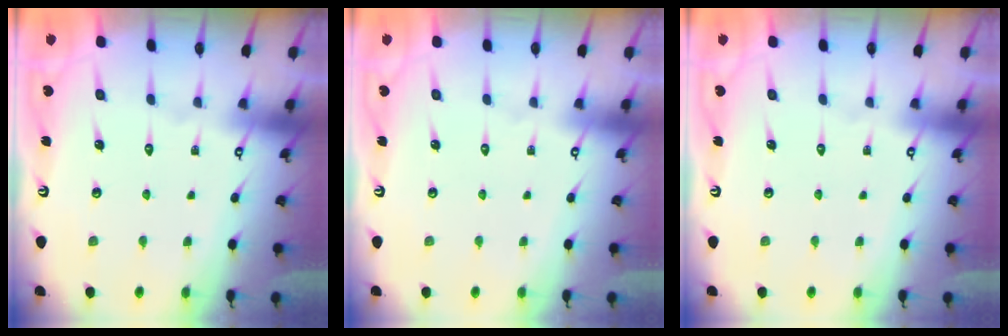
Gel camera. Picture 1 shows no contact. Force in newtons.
{"total": 0.0}
{"total": 0.0}